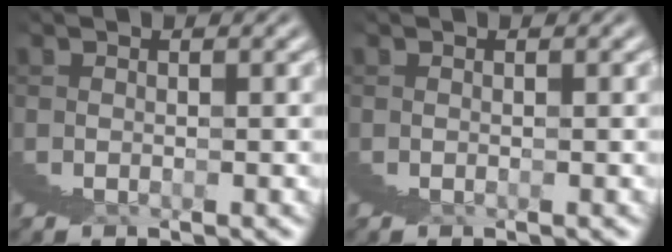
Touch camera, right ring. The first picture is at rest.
{"total": 0.0}